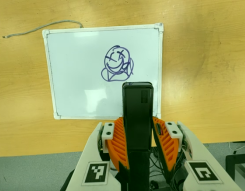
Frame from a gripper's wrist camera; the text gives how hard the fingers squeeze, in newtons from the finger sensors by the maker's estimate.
{"total": 4.2, "left": 2.9, "right": 5.5}